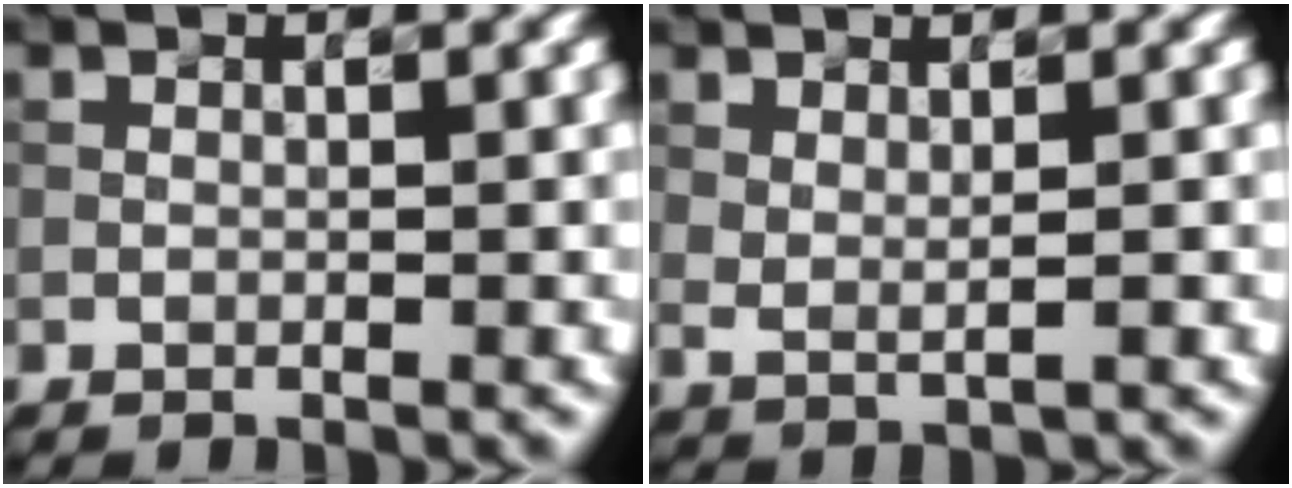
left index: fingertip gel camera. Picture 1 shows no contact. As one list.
[{"total": 1.4, "force": [0.8, 0.4, 1.0], "torque": [-0.022, -0.006, 0.020]}]